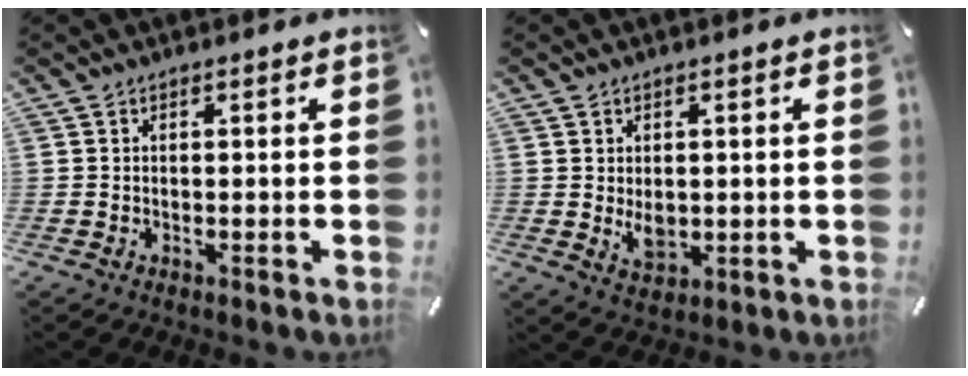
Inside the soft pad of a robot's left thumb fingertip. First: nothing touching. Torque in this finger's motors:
{"motor_torque": [0.83, 0.95, 0.26, -0.09, 0.04]}